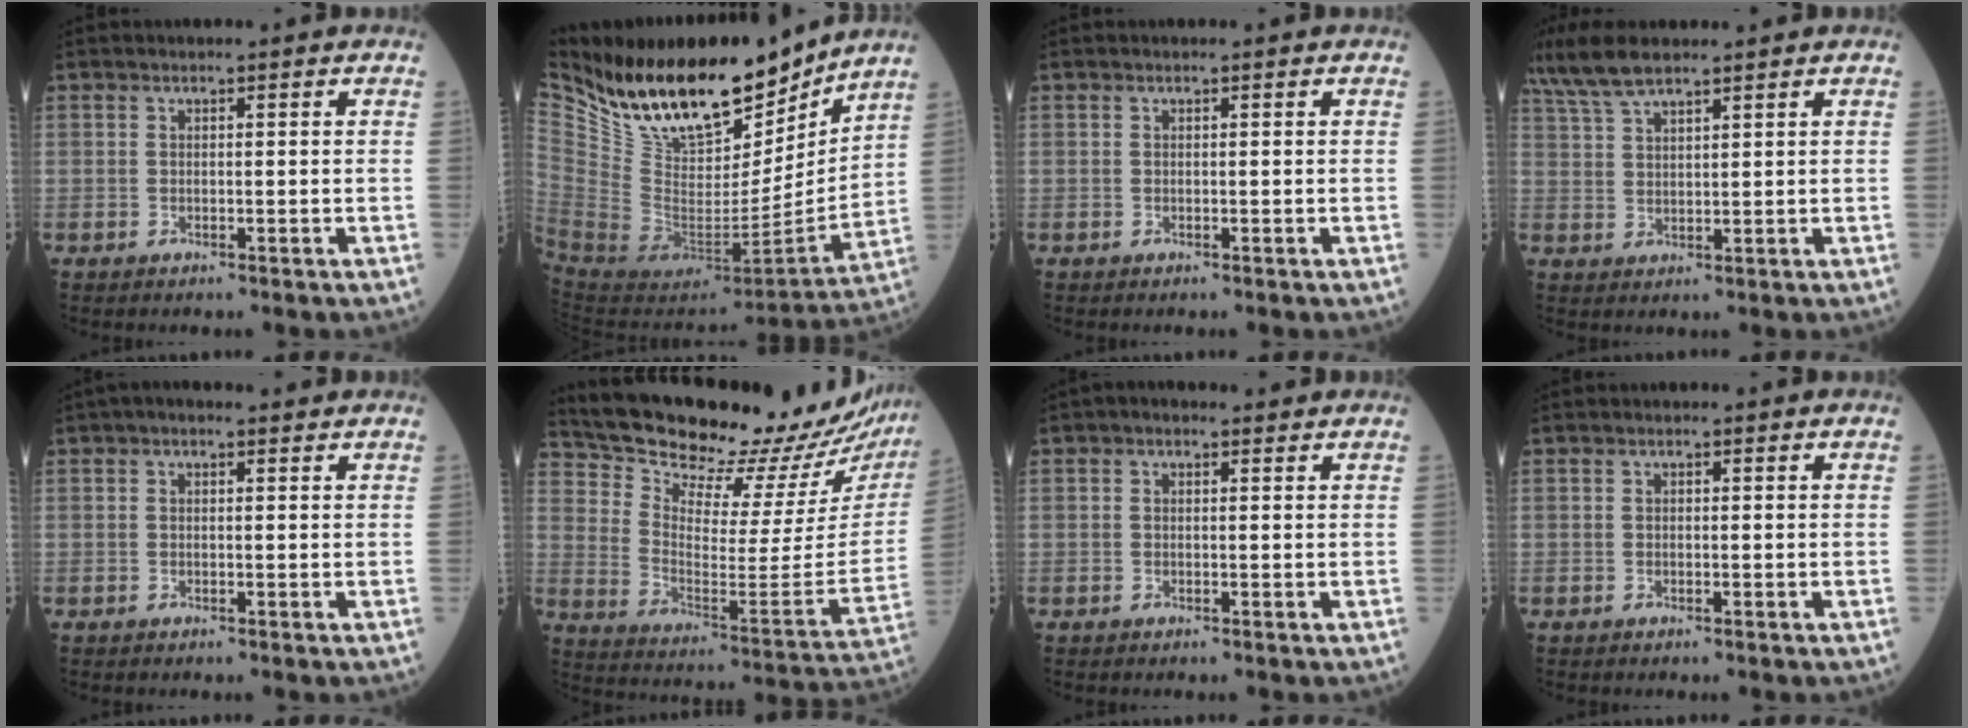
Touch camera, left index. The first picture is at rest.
{"total": 22.5, "force": [17.5, 9.1, 10.8], "torque": [-0.209, -0.025, 0.306]}
{"total": 0.0}
{"total": 7.6, "force": [6.0, 1.5, 4.5], "torque": [-0.100, 0.019, 0.118]}
{"total": 1.7, "force": [0.8, 1.0, 1.2], "torque": [-0.018, 0.021, 0.006]}
{"total": 26.1, "force": [24.6, 4.5, 7.5], "torque": [-0.129, -0.108, 0.325]}
{"total": 1.2, "force": [0.4, 0.9, 0.7], "torque": [-0.013, 0.013, -0.003]}
{"total": 0.6, "force": [-0.6, 0.2, 0.0], "torque": [0.002, -0.003, -0.016]}